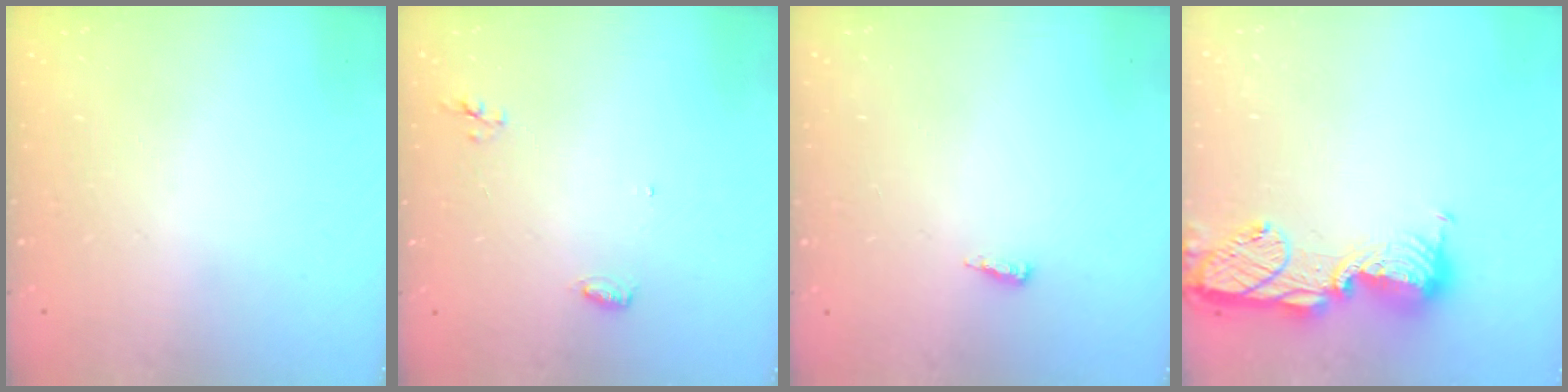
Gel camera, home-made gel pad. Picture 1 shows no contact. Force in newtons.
{"total": 4.6, "press": 4.4, "slide": 1.1}
{"total": 3.9, "press": 3.6, "slide": 1.5}
{"total": 16.3, "press": 15.3, "slide": 5.7}